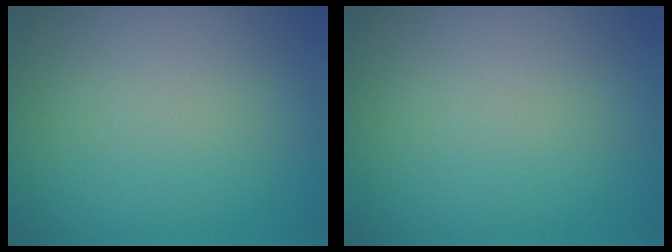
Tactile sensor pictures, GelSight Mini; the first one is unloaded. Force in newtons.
{"total": 0.0}